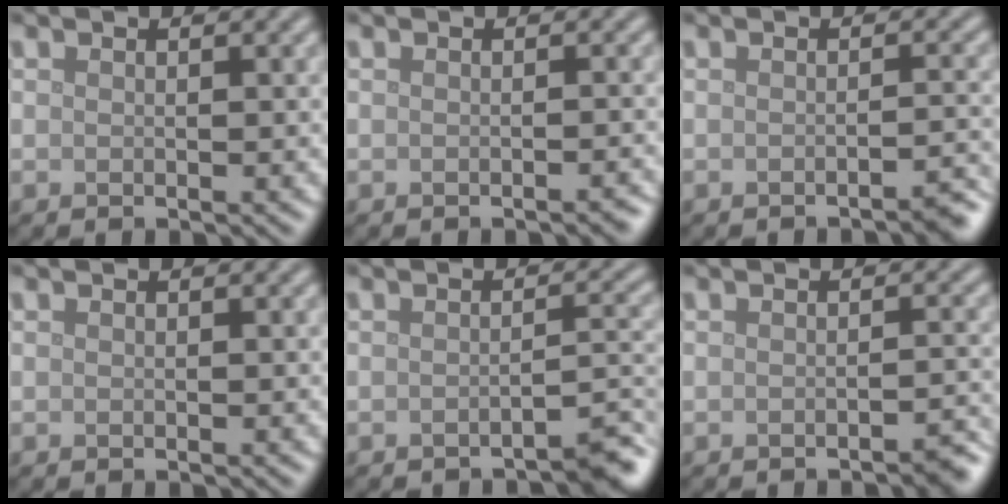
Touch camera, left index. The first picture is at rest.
{"total": 1.0, "force": [-0.7, 0.2, 0.6], "torque": [-0.007, -0.001, -0.010]}
{"total": 2.1, "force": [-1.5, 0.4, 1.4], "torque": [-0.007, 0.004, -0.026]}
{"total": 0.0}
{"total": 2.5, "force": [-2.2, 0.2, 1.3], "torque": [-0.009, 0.009, -0.036]}
{"total": 1.9, "force": [-1.4, 0.4, 1.2], "torque": [-0.007, 0.004, -0.021]}